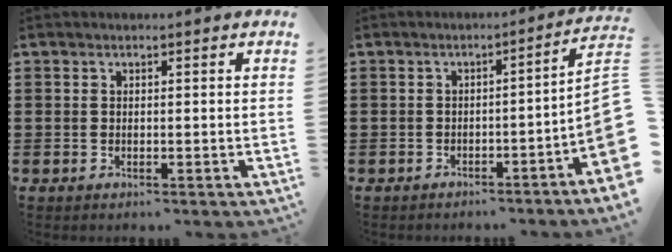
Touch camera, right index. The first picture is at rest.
{"total": 4.5, "force": [-2.0, 0.1, 4.1], "torque": [-0.067, -0.017, -0.035]}